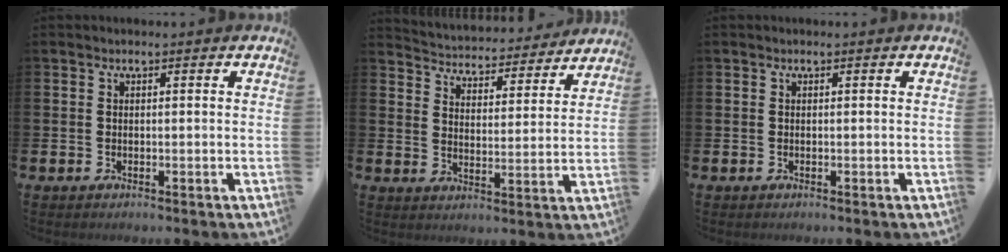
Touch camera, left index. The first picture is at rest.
{"total": 4.3, "force": [4.2, 1.0, -0.1], "torque": [-0.017, -0.042, 0.066]}
{"total": 0.0}